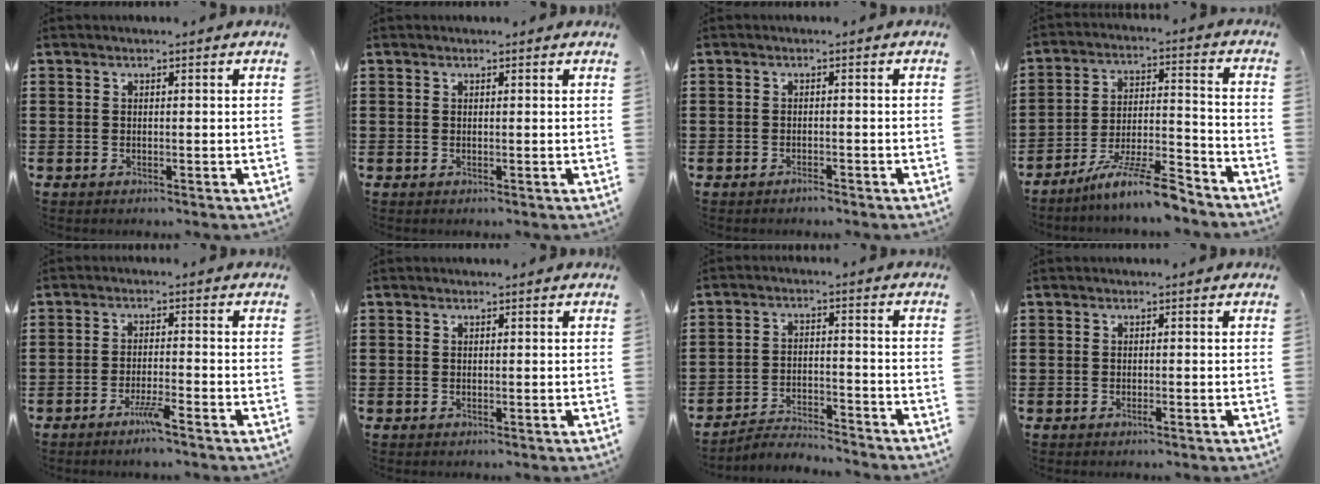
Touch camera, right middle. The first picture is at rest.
{"total": 0.0}
{"total": 0.8, "force": [-0.8, 0.1, 0.3], "torque": [-0.008, -0.003, -0.015]}
{"total": 9.8, "force": [-8.3, 0.3, 5.2], "torque": [-0.092, 0.009, -0.157]}
{"total": 3.6, "force": [-2.6, 0.0, 2.5], "torque": [-0.047, -0.002, -0.047]}
{"total": 0.0}
{"total": 3.8, "force": [-3.8, 0.2, 0.4], "torque": [-0.013, 0.006, -0.081]}
{"total": 0.6, "force": [-0.3, 0.0, 0.5], "torque": [-0.010, -0.002, -0.006]}